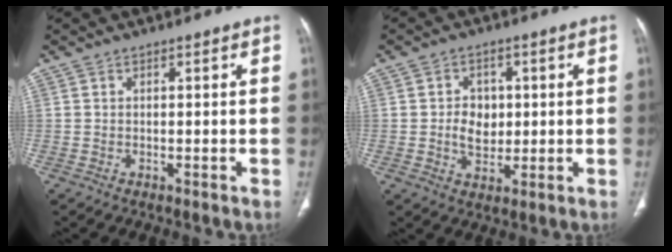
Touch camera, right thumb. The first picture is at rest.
{"total": 5.6, "force": [0.3, 4.4, 3.5], "torque": [-0.033, -0.001, 0.009]}